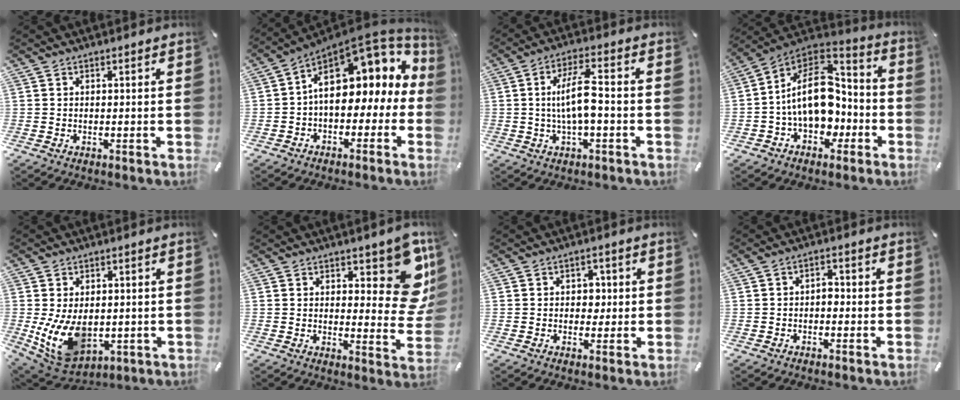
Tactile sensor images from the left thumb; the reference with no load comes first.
{"total": 15.5, "force": [5.1, 9.7, 10.9], "torque": [-0.148, -0.040, 0.089]}
{"total": 9.0, "force": [-0.6, 2.6, 8.5], "torque": [-0.163, 0.006, -0.014]}
{"total": 17.2, "force": [-1.1, 12.5, 11.8], "torque": [-0.211, -0.002, -0.019]}
{"total": 12.2, "force": [-1.1, 8.6, 8.6], "torque": [-0.162, -0.006, -0.012]}
{"total": 13.2, "force": [7.1, 5.8, 9.4], "torque": [-0.090, -0.066, 0.123]}
{"total": 3.2, "force": [0.0, 2.8, 1.6], "torque": [-0.011, -0.003, -0.010]}
{"total": 2.4, "force": [-0.7, 1.5, 1.7], "torque": [-0.034, 0.009, -0.015]}